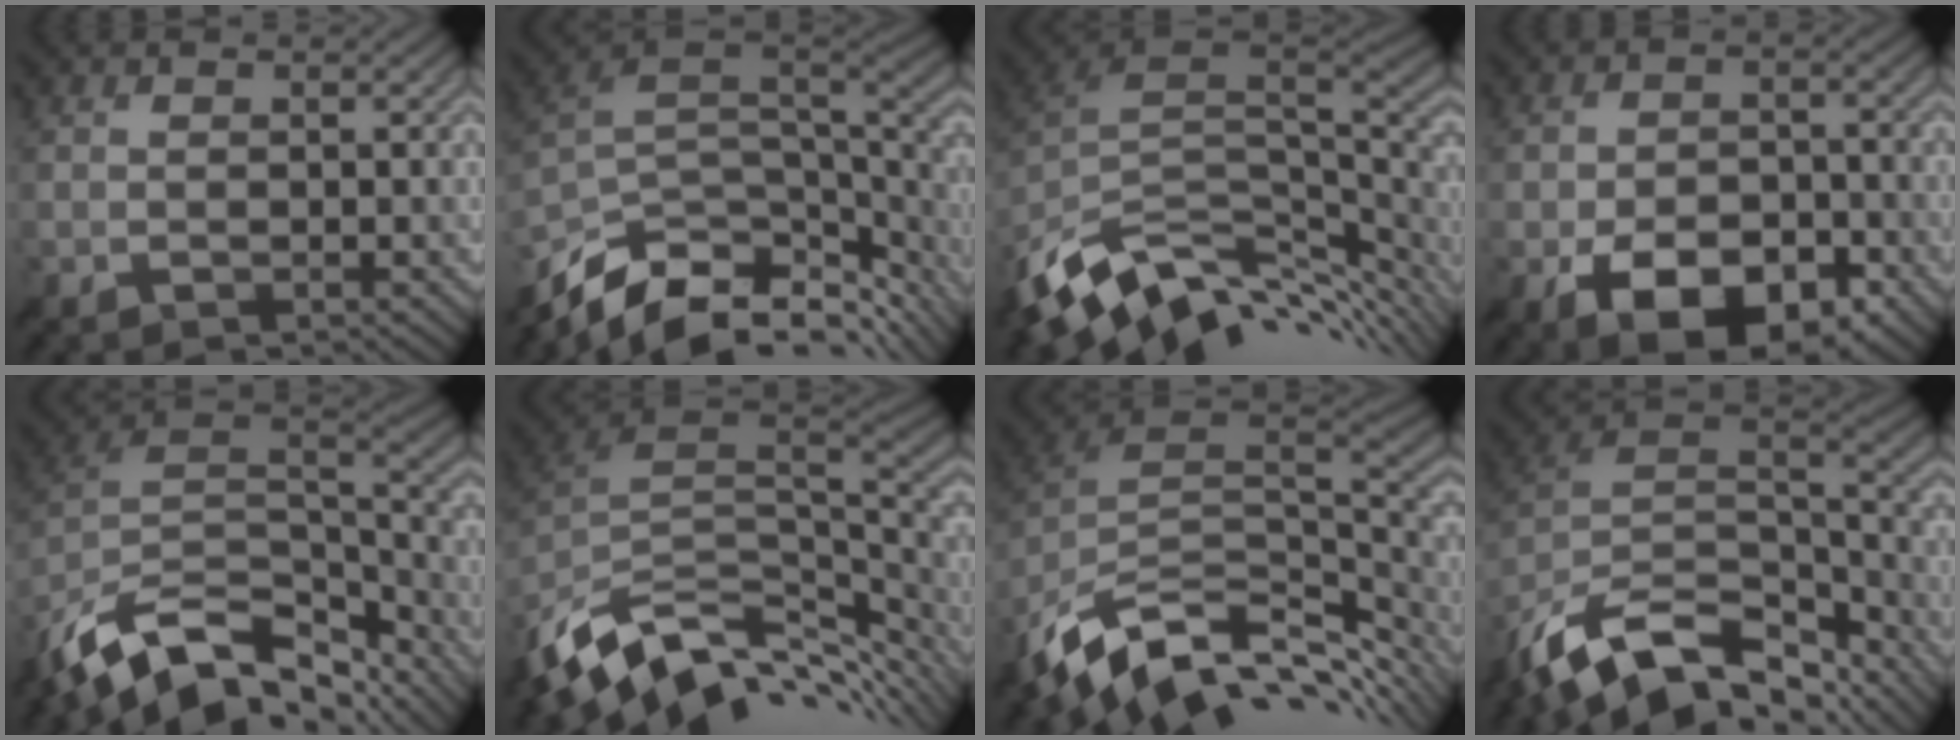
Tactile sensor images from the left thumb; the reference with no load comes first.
{"total": 13.5, "force": [-7.9, 6.3, 8.9], "torque": [-0.219, -0.026, -0.126]}
{"total": 12.9, "force": [-5.4, 6.8, 9.5], "torque": [-0.213, -0.015, -0.096]}
{"total": 10.3, "force": [-4.9, 5.5, 7.2], "torque": [-0.129, -0.008, -0.082]}
{"total": 15.3, "force": [-10.1, 7.0, 9.1], "torque": [-0.225, -0.018, -0.164]}
{"total": 12.5, "force": [-5.7, 6.5, 9.0], "torque": [-0.209, -0.014, -0.096]}
{"total": 13.7, "force": [-5.8, 7.6, 9.9], "torque": [-0.221, -0.014, -0.104]}
{"total": 15.9, "force": [-10.5, 7.3, 9.5], "torque": [-0.235, -0.023, -0.167]}